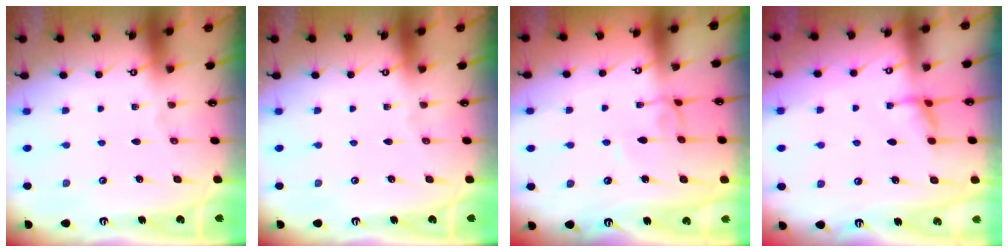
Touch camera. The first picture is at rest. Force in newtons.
{"total": 0.0}
{"total": 2.6, "press": 2.6, "slide": 0.1}
{"total": 1.8, "press": 1.7, "slide": 0.5}